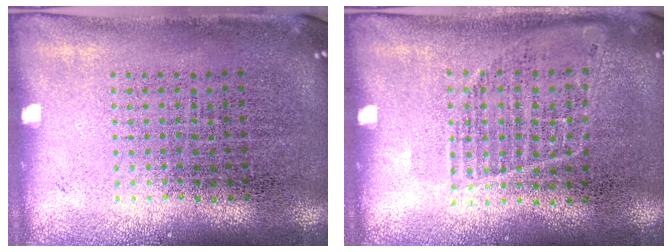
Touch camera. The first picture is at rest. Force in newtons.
{"total": 0.9, "press": 0.9, "slide": 0.3}